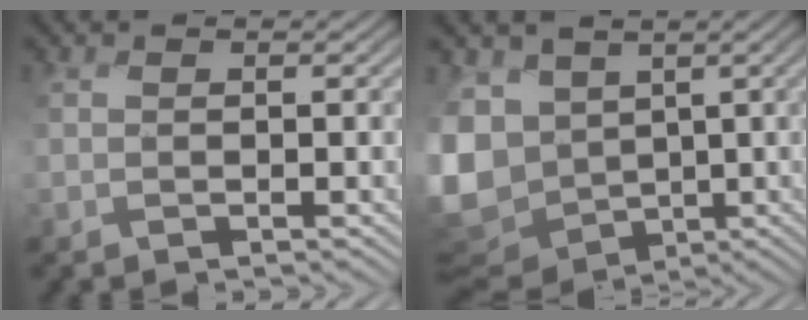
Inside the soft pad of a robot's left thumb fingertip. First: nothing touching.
{"total": 11.7, "force": [-0.6, 9.0, 7.4], "torque": [-0.213, -0.026, -0.002]}